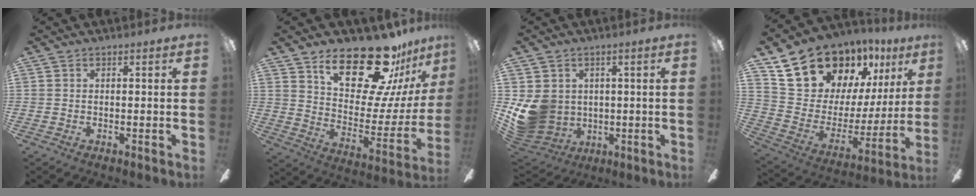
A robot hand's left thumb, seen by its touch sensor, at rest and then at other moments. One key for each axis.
{"total": 24.3, "fx": 17.5, "fy": 9.6, "fz": 13.8, "tx": -0.196, "ty": -0.123, "tz": 0.298}
{"total": 10.7, "fx": 0.2, "fy": 9.8, "fz": 4.1, "tx": -0.110, "ty": -0.011, "tz": 0.008}
{"total": 22.4, "fx": 16.2, "fy": 12.5, "fz": 9.0, "tx": -0.156, "ty": -0.101, "tz": 0.318}